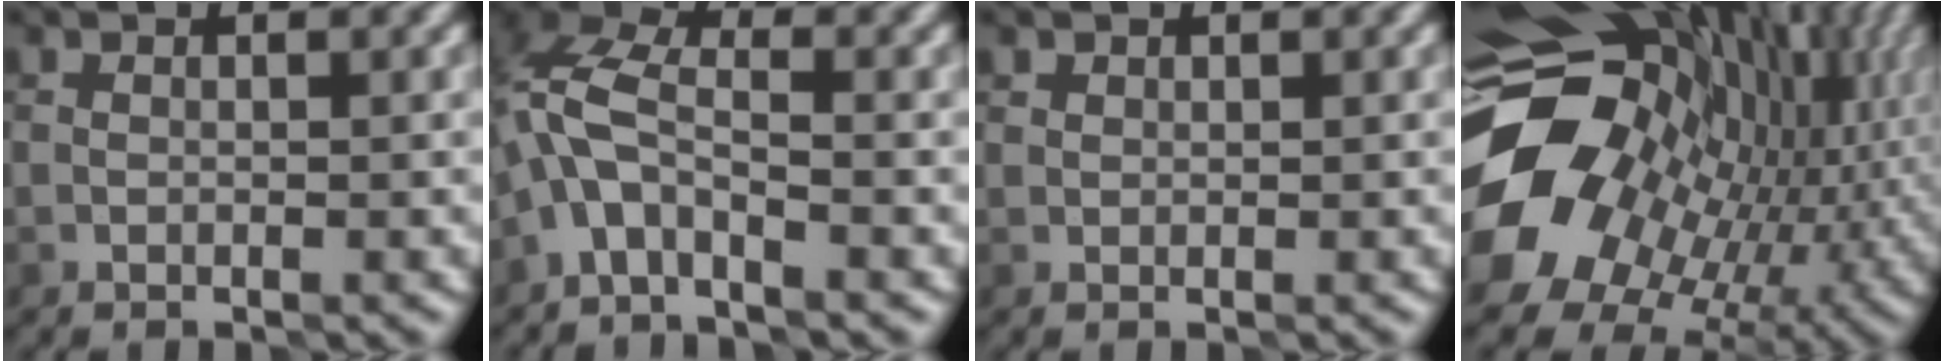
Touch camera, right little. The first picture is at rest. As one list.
[{"total": 4.4, "force": [-1.8, 1.9, 3.5], "torque": [-0.083, 0.017, -0.050]}, {"total": 0.8, "force": [0.6, 0.5, 0.2], "torque": [-0.005, 0.000, 0.007]}, {"total": 18.9, "force": [-1.3, 14.5, 12.1], "torque": [-0.229, -0.024, 0.004]}]